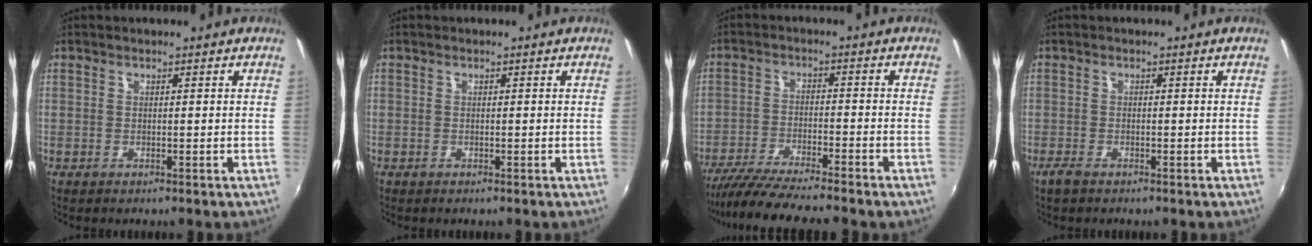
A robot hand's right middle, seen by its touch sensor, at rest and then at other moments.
{"total": 0.0}
{"total": 11.8, "force": [-10.5, -0.8, 5.4], "torque": [-0.116, -0.027, -0.181]}
{"total": 1.6, "force": [-1.3, 0.5, 0.8], "torque": [-0.021, -0.005, -0.028]}